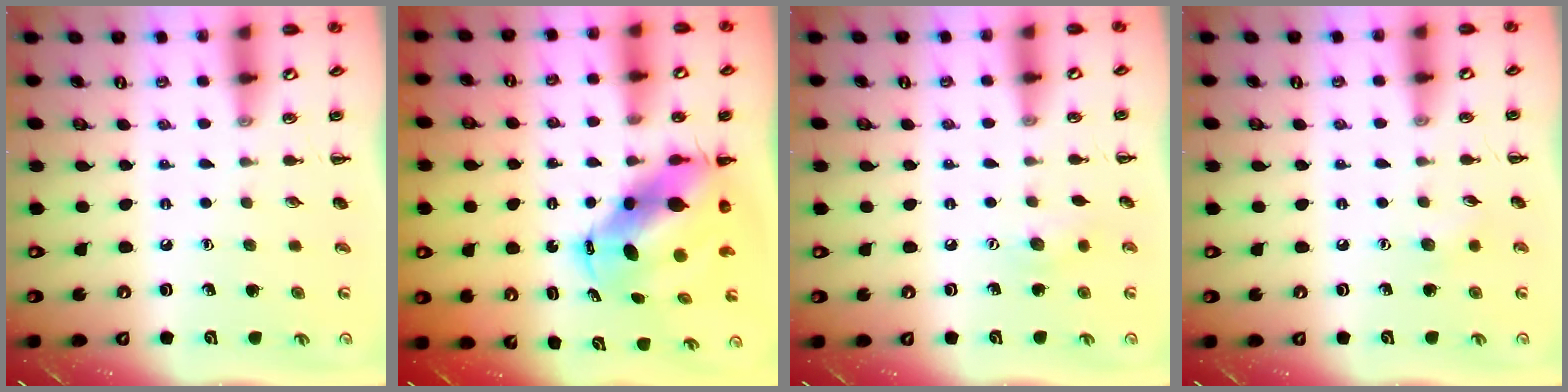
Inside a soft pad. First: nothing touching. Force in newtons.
{"total": 9.6, "press": 9.3, "slide": 2.5}
{"total": 6.5, "press": 6.3, "slide": 1.4}
{"total": 4.8, "press": 4.6, "slide": 1.0}